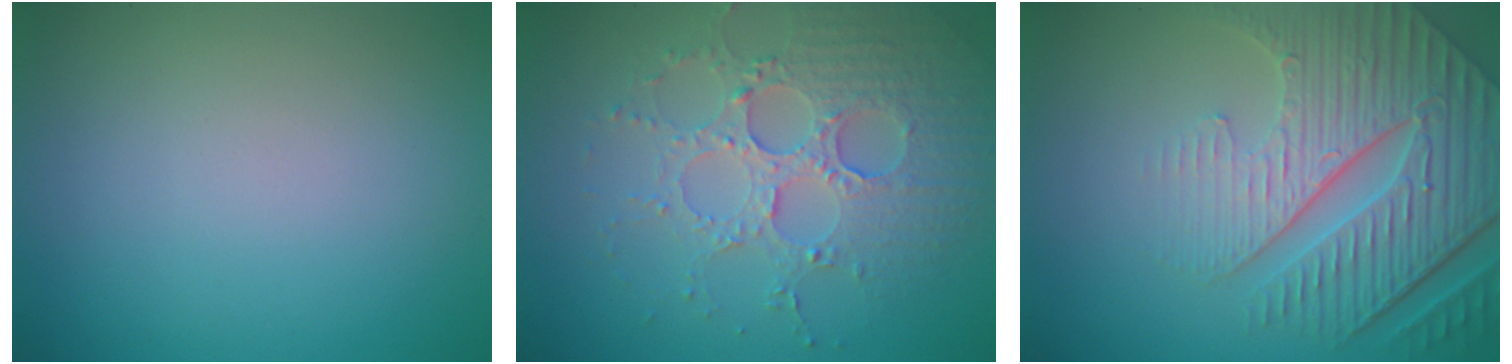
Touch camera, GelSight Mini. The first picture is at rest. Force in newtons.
{"total": 4.5, "press": 4.2, "slide": 1.7}
{"total": 8.0, "press": 5.8, "slide": 5.5}